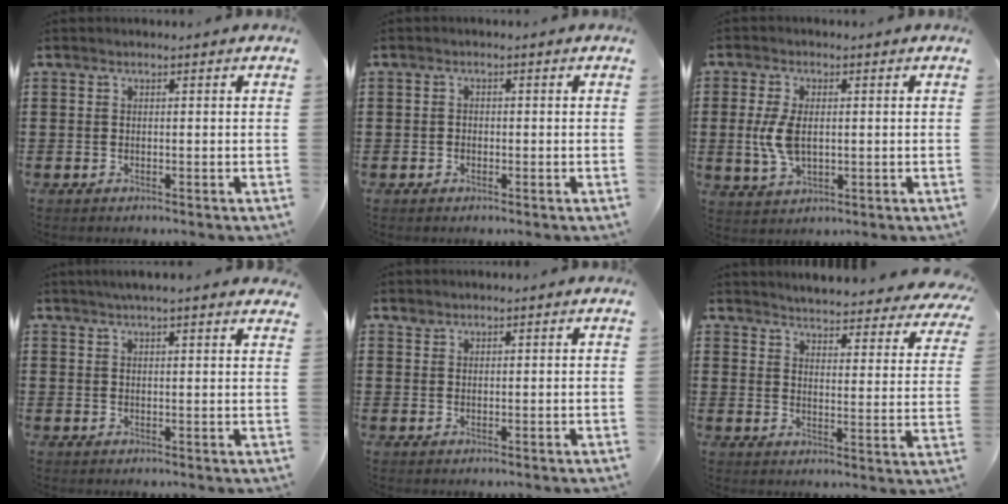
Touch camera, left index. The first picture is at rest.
{"total": 0.9, "force": [-0.4, 0.8, 0.2], "torque": [-0.009, 0.002, -0.010]}
{"total": 6.1, "force": [0.2, 3.4, 5.0], "torque": [-0.134, -0.004, -0.006]}
{"total": 2.9, "force": [2.6, 0.0, 1.3], "torque": [-0.031, 0.001, 0.047]}
{"total": 1.2, "force": [1.1, 0.5, 0.1], "torque": [-0.006, 0.000, 0.022]}
{"total": 4.1, "force": [4.0, -0.4, 0.7], "torque": [-0.027, -0.042, 0.064]}